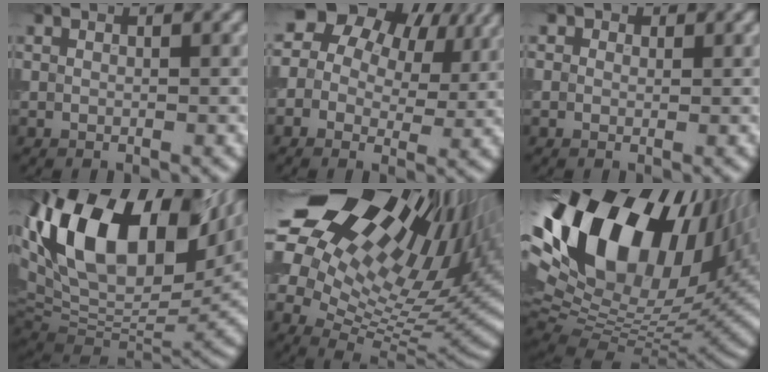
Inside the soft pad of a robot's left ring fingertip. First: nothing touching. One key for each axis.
{"total": 14.1, "fx": 6.3, "fy": 9.5, "fz": 8.2, "tx": -0.148, "ty": 0.050, "tz": 0.070}
{"total": 1.1, "fx": 0.6, "fy": 0.9, "fz": 0.4, "tx": 0.000, "ty": -0.003, "tz": -0.005}
{"total": 18.9, "fx": 5.5, "fy": 11.1, "fz": 14.3, "tx": -0.279, "ty": 0.018, "tz": 0.103}
{"total": 21.4, "fx": 10.4, "fy": 12.1, "fz": 14.2, "tx": -0.260, "ty": 0.042, "tz": 0.197}
{"total": 20.5, "fx": 8.0, "fy": 11.9, "fz": 14.7, "tx": -0.302, "ty": 0.032, "tz": 0.141}